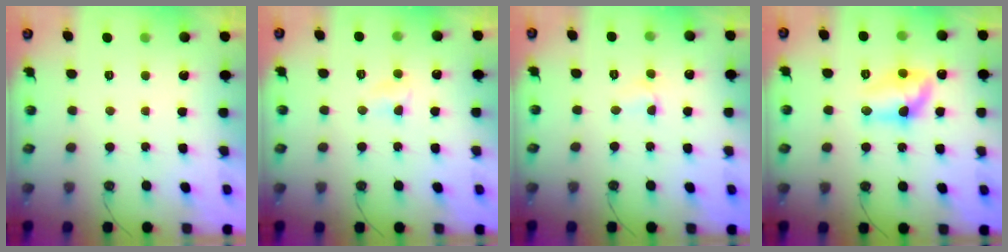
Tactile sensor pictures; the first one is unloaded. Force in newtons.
{"total": 3.7, "press": 3.6, "slide": 0.5}
{"total": 3.7, "press": 3.7, "slide": 0.4}
{"total": 12.7, "press": 12.7, "slide": 0.8}